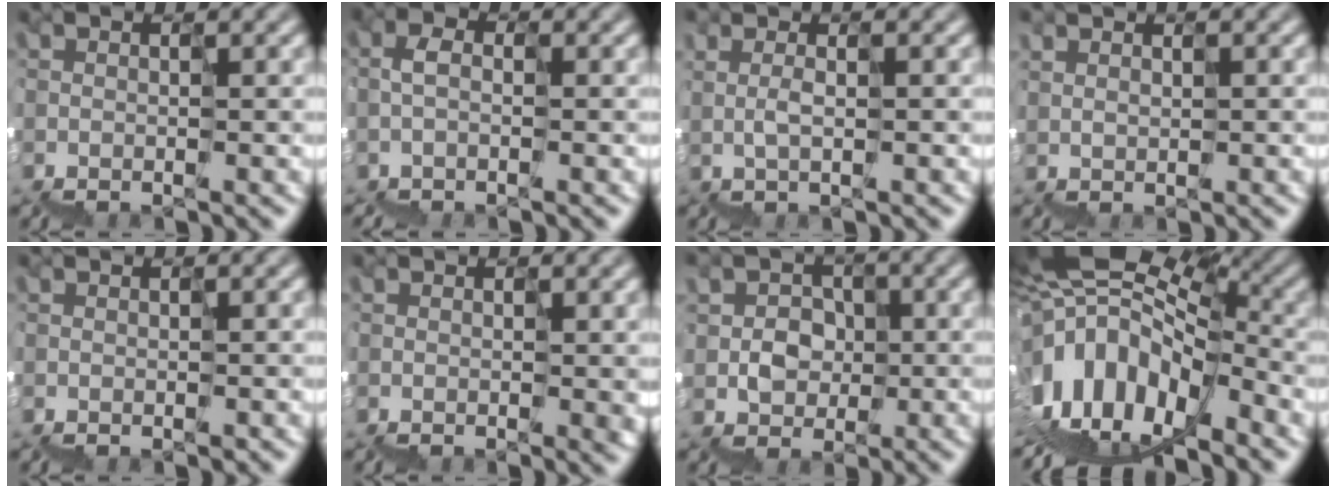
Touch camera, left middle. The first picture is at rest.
{"total": 1.8, "force": [-0.3, 1.1, 1.4], "torque": [-0.028, 0.008, -0.009]}
{"total": 1.3, "force": [1.3, -0.2, -0.2], "torque": [0.006, 0.008, 0.027]}
{"total": 0.9, "force": [0.8, 0.2, -0.4], "torque": [0.018, 0.001, 0.021]}
{"total": 0.8, "force": [-0.4, 0.5, 0.6], "torque": [-0.009, -0.001, -0.004]}
{"total": 2.2, "force": [0.2, 1.1, 1.8], "torque": [-0.031, 0.001, 0.007]}
{"total": 3.0, "force": [0.5, 3.0, 0.5], "torque": [0.004, 0.013, 0.010]}
{"total": 12.2, "force": [-0.8, 7.2, 9.8], "torque": [-0.173, 0.040, -0.021]}